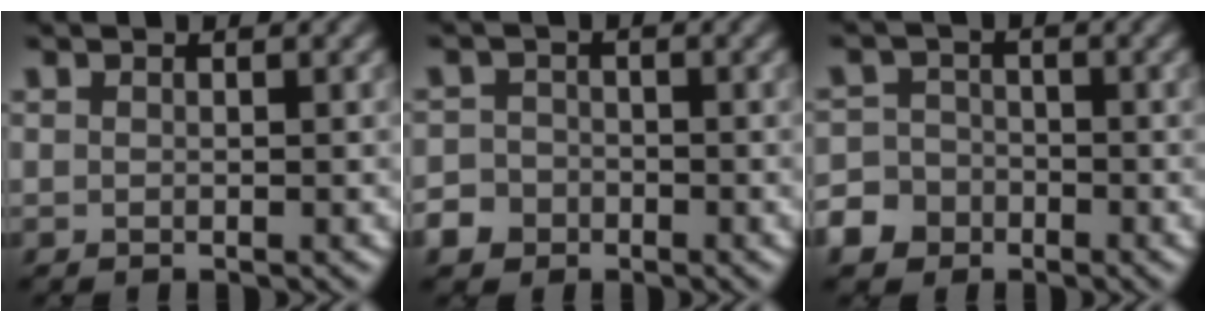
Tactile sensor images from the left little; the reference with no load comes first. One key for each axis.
{"total": 3.7, "fx": -2.1, "fy": 3.0, "fz": 0.7, "tx": 0.002, "ty": -0.005, "tz": -0.046}
{"total": 5.7, "fx": -3.5, "fy": 4.4, "fz": 1.1, "tx": -0.013, "ty": -0.013, "tz": -0.075}